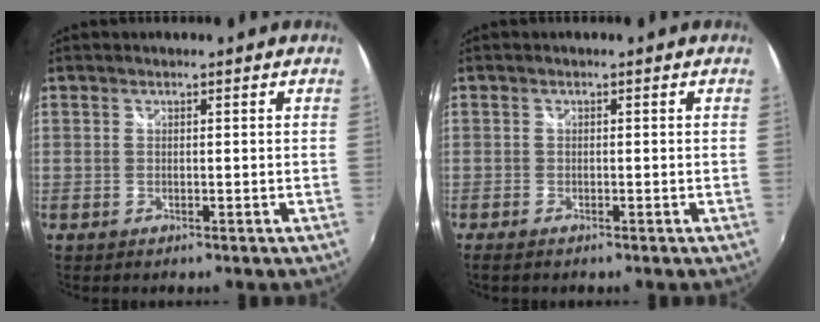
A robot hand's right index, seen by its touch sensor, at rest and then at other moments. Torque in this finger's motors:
{"motor_torque": [0.32, -0.26, 0.05, 0.00]}